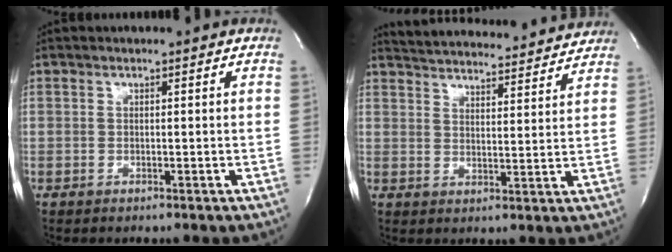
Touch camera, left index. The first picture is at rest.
{"total": 20.5, "force": [19.5, 3.2, 5.2], "torque": [-0.090, -0.006, 0.259]}